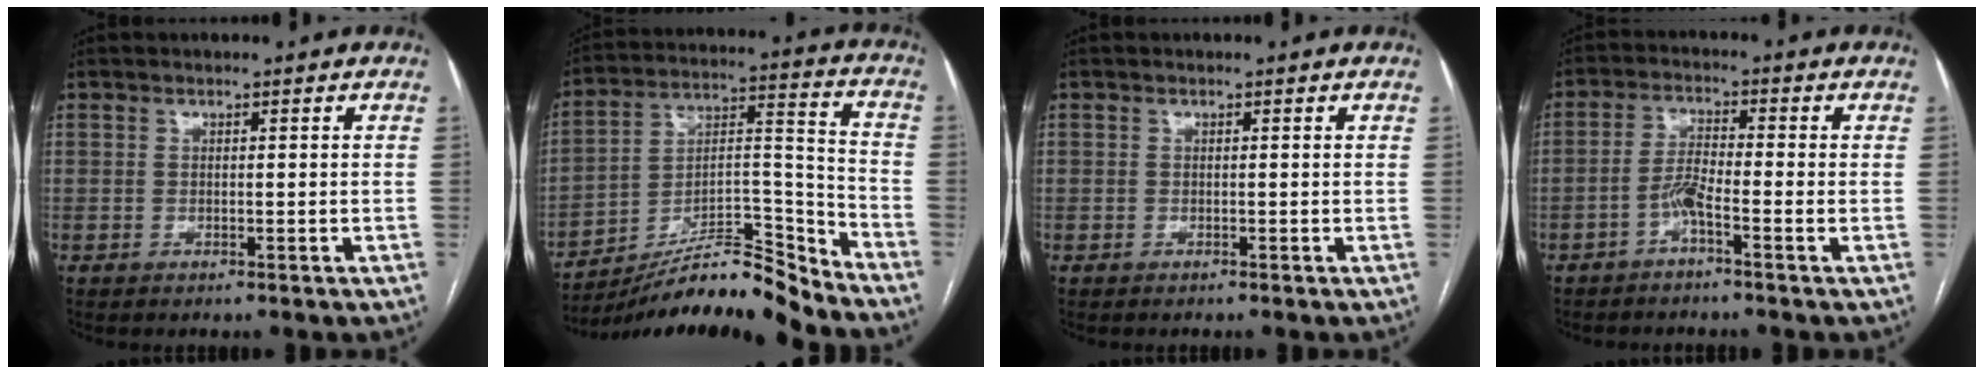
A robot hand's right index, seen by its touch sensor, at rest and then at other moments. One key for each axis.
{"total": 14.8, "fx": -14.1, "fy": 0.2, "fz": 4.6, "tx": -0.068, "ty": 0.057, "tz": -0.246}
{"total": 0.0}
{"total": 3.6, "fx": -2.0, "fy": 0.0, "fz": 3.0, "tx": -0.062, "ty": 0.007, "tz": -0.042}